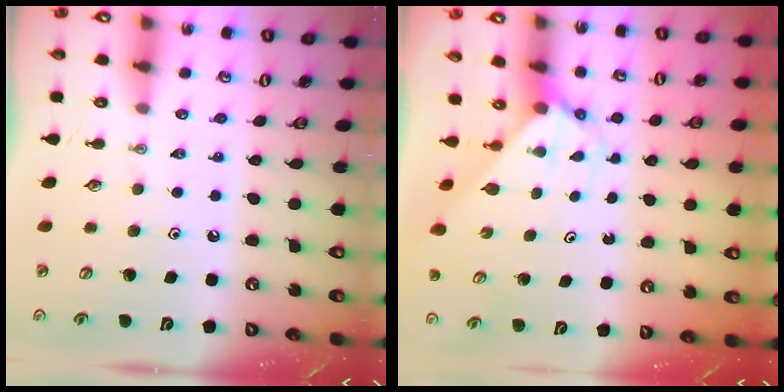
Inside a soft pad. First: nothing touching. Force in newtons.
{"total": 2.0, "press": 2.0, "slide": 0.2}